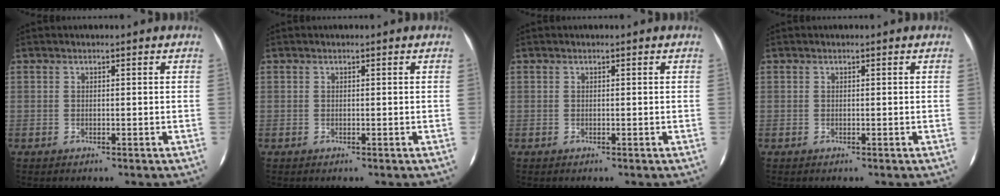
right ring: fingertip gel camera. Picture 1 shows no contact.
{"total": 0.0}
{"total": 0.0}
{"total": 0.0}